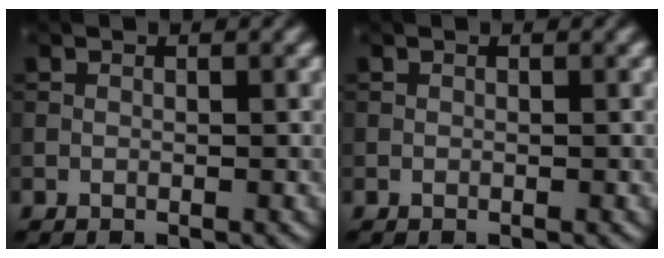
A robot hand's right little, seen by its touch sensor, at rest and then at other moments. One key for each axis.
{"total": 0.0}